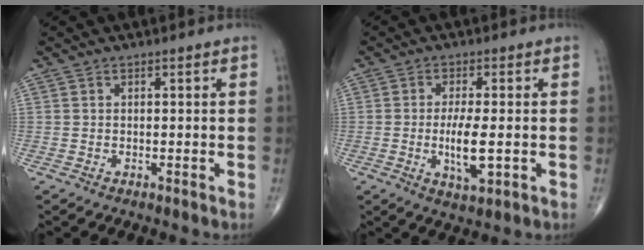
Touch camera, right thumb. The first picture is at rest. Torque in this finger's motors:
{"motor_torque": [1.25, 0.92, 0.75, 0.13, 0.25]}